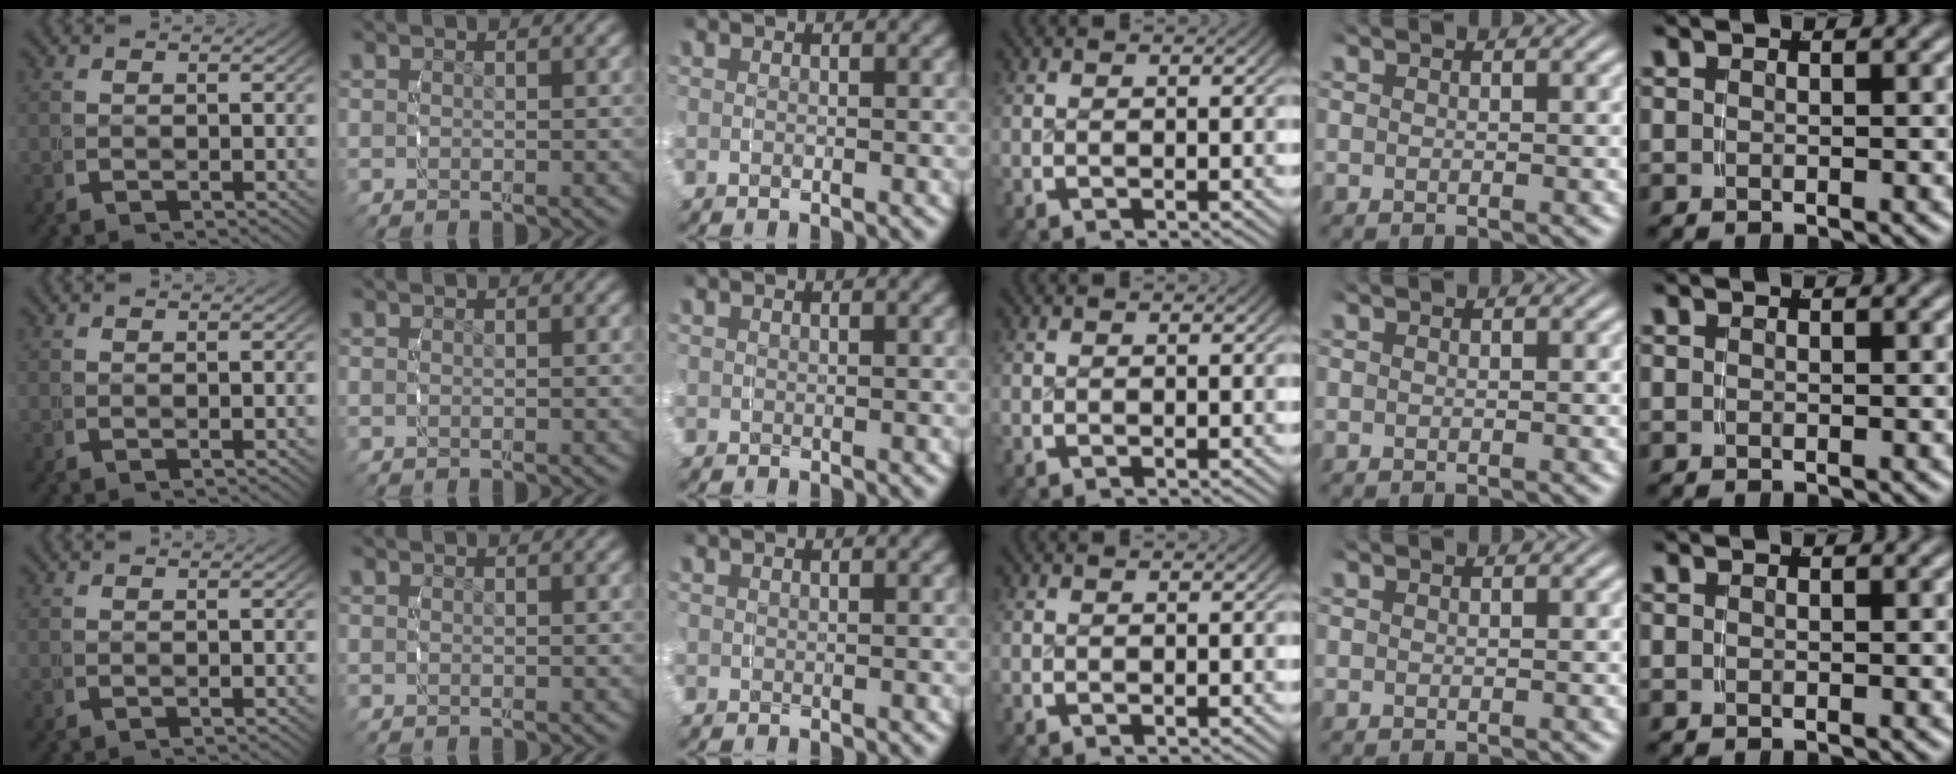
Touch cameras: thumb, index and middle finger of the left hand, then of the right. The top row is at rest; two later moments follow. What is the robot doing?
{"motion": "grasp_and_lifting", "object": "fork"}